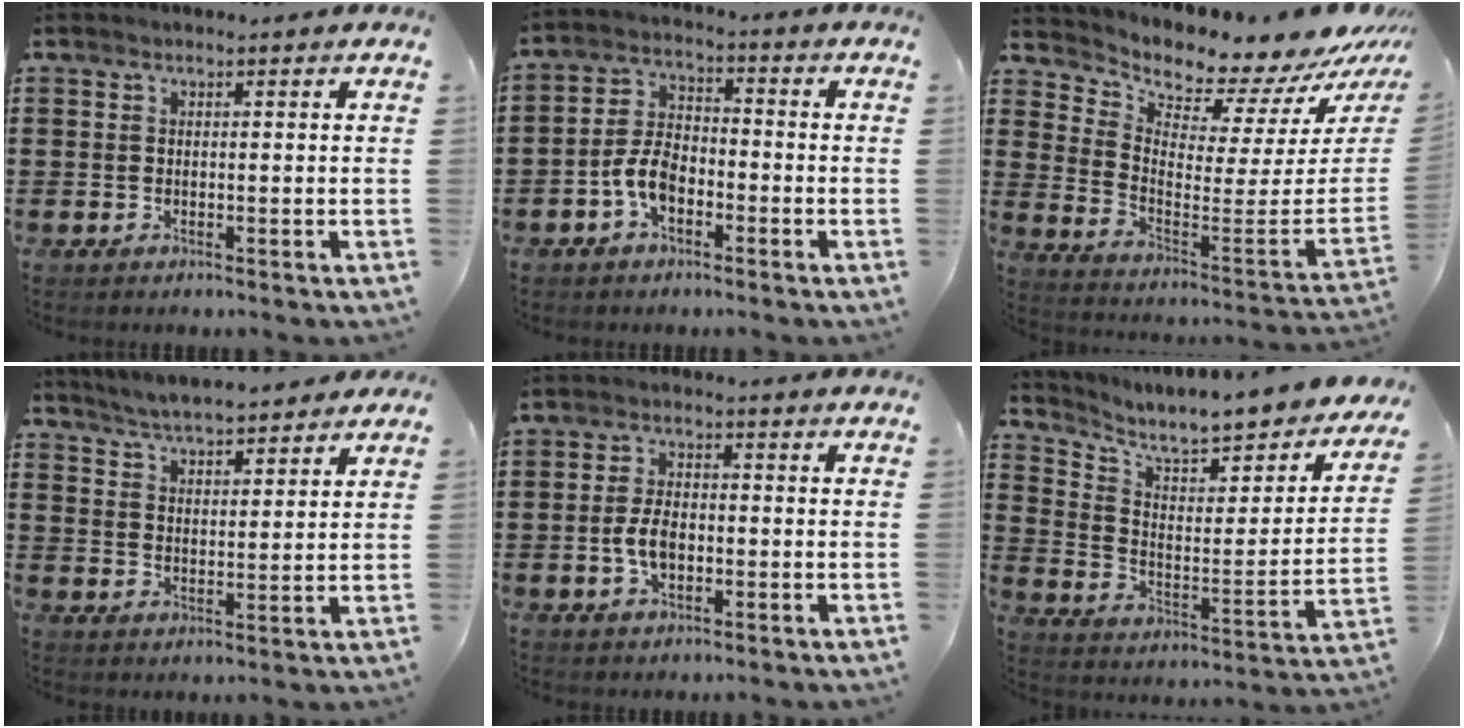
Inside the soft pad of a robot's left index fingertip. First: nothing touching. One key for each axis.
{"total": 5.9, "fx": -2.7, "fy": 3.1, "fz": 4.2, "tx": -0.100, "ty": 0.004, "tz": -0.057}
{"total": 5.0, "fx": 4.8, "fy": 1.1, "fz": 0.5, "tx": -0.031, "ty": -0.076, "tz": 0.076}
{"total": 4.7, "fx": 4.6, "fy": 0.4, "fz": 0.8, "tx": -0.034, "ty": -0.013, "tz": 0.083}
{"total": 4.5, "fx": -0.9, "fy": 2.4, "fz": 3.8, "tx": -0.089, "ty": -0.002, "tz": -0.021}
{"total": 7.4, "fx": 6.4, "fy": 0.9, "fz": 3.4, "tx": -0.091, "ty": -0.056, "tz": 0.103}